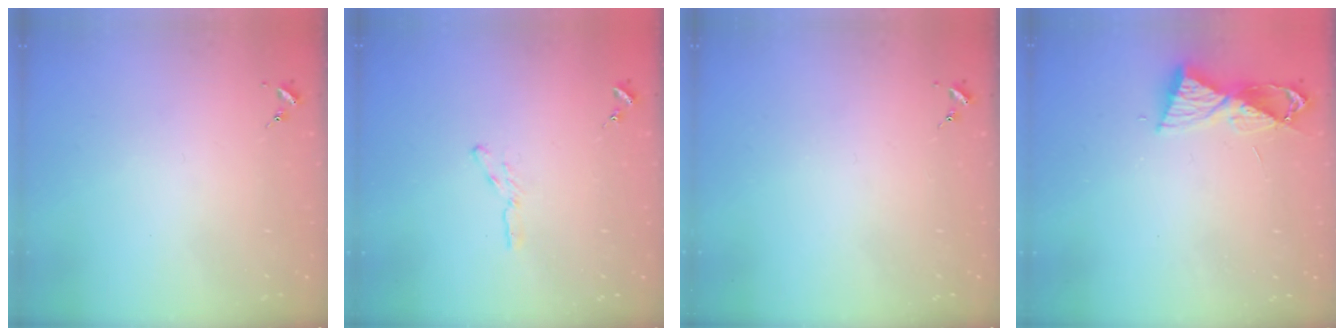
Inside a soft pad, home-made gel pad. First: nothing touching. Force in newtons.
{"total": 3.1, "press": 3.1, "slide": 0.3}
{"total": 0.0}
{"total": 8.2, "press": 8.2, "slide": 0.8}